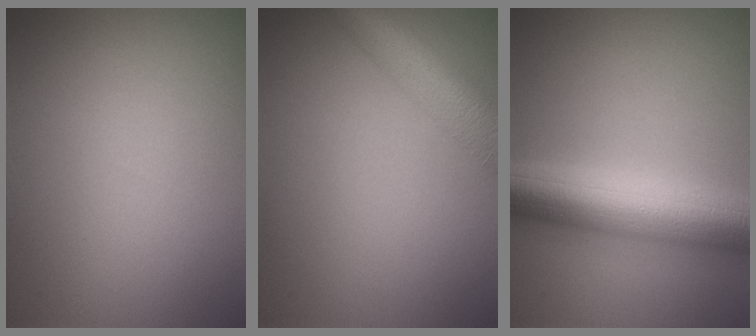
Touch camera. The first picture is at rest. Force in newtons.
{"total": 5.7, "press": 5.7, "slide": 0.2}
{"total": 10.0, "press": 10.0, "slide": 0.2}